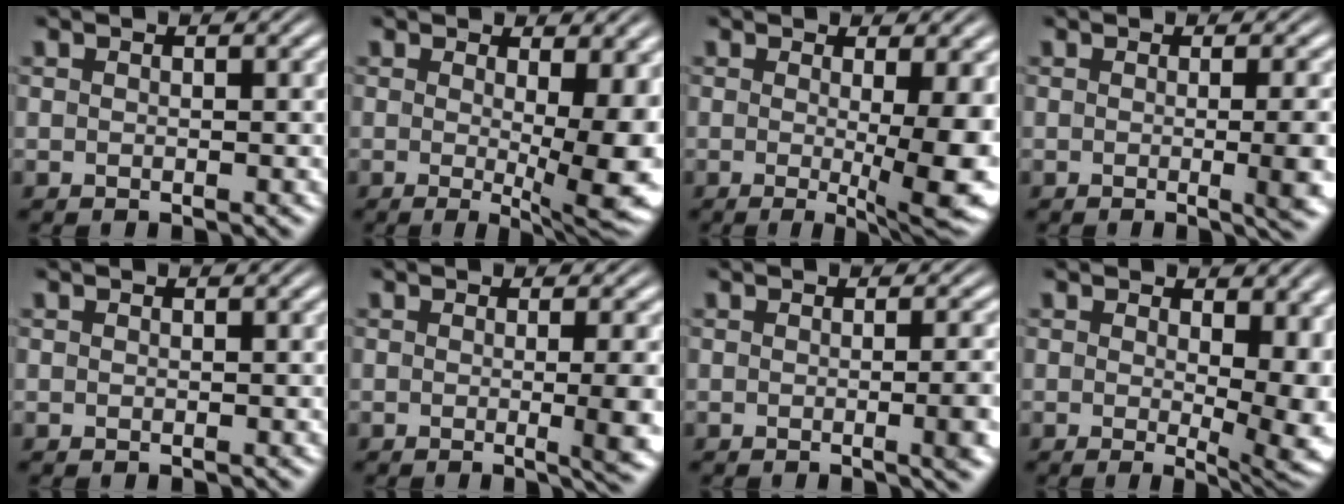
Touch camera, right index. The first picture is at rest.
{"total": 6.1, "force": [-1.0, 1.3, 5.9], "torque": [-0.072, -0.022, -0.010]}
{"total": 6.2, "force": [-1.5, 0.8, 5.9], "torque": [-0.079, -0.017, -0.019]}
{"total": 3.7, "force": [-0.5, 0.4, 3.7], "torque": [-0.036, 0.001, -0.014]}
{"total": 0.0}
{"total": 4.1, "force": [-0.6, 0.3, 4.1], "torque": [-0.041, -0.002, -0.015]}
{"total": 2.7, "force": [-0.5, 0.1, 2.6], "torque": [-0.028, 0.003, -0.013]}
{"total": 4.9, "force": [-0.2, 1.6, 4.6], "torque": [-0.050, -0.022, 0.001]}